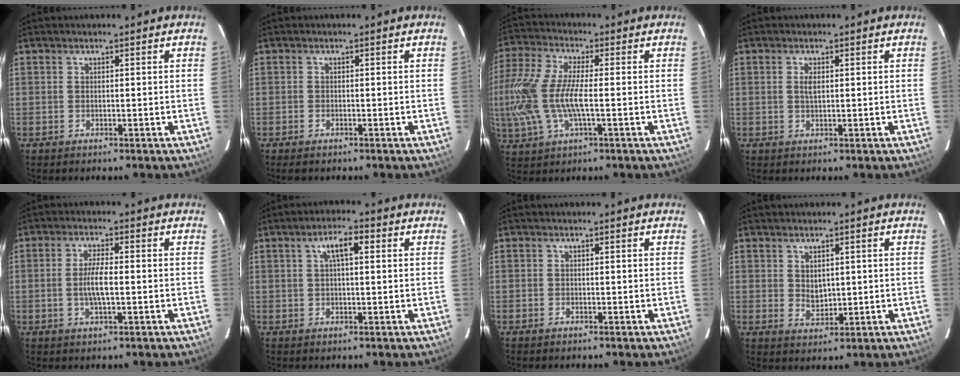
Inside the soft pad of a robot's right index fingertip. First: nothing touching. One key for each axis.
{"total": 1.5, "fx": -1.2, "fy": 0.6, "fz": 0.7, "tx": -0.018, "ty": -0.002, "tz": -0.024}
{"total": 15.8, "fx": -1.8, "fy": 5.6, "fz": 14.7, "tx": -0.315, "ty": -0.003, "tz": -0.037}
{"total": 1.7, "fx": 0.3, "fy": 0.7, "fz": 1.5, "tx": -0.028, "ty": 0.001, "tz": 0.005}
{"total": 4.7, "fx": -0.8, "fy": 1.0, "fz": 4.5, "tx": -0.086, "ty": -0.003, "tz": -0.012}
{"total": 4.7, "fx": 1.5, "fy": 1.4, "fz": 4.2, "tx": -0.077, "ty": 0.015, "tz": 0.027}
{"total": 0.0}
{"total": 3.1, "fx": 0.8, "fy": 2.4, "fz": 1.8, "tx": -0.025, "ty": -0.003, "tz": 0.020}